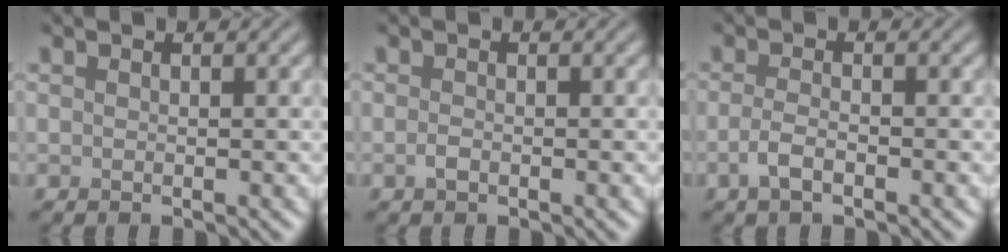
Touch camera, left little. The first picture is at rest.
{"total": 0.8, "force": [-0.4, 0.4, 0.6], "torque": [-0.015, -0.001, -0.008]}
{"total": 2.0, "force": [-0.9, 0.7, 1.6], "torque": [-0.034, 0.001, -0.022]}